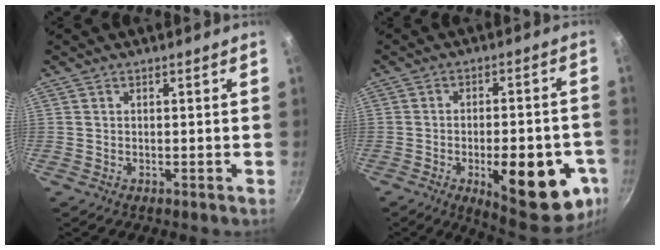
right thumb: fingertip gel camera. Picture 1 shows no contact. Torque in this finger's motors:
{"motor_torque": [0.01, 0.45, 0.72, -0.23, 0.03]}